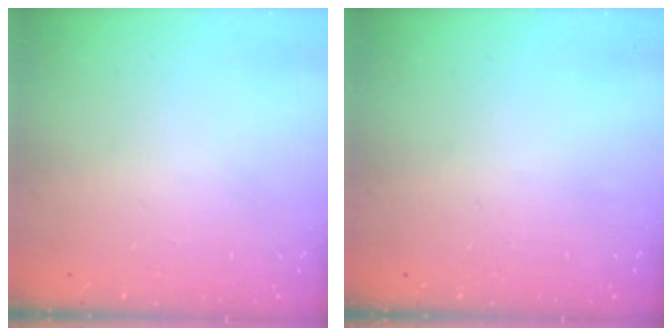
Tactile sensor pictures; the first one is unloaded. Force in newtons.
{"total": 0.0}